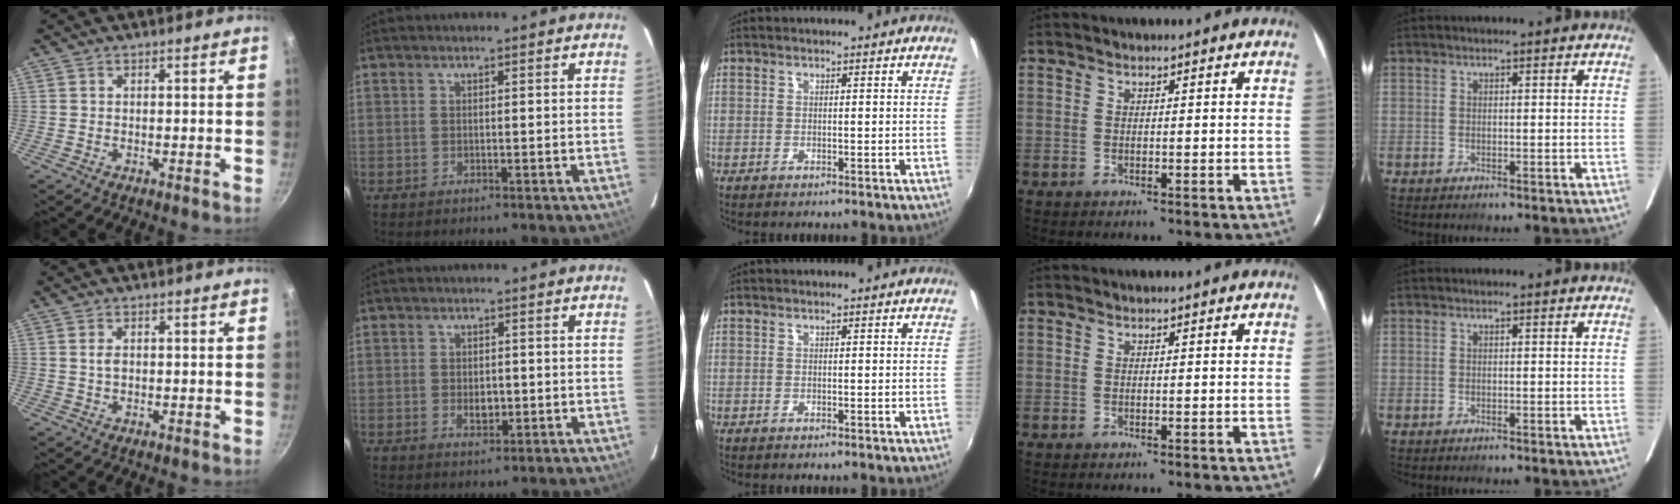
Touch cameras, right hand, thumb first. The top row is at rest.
{"thumb": {"total": 1.8, "force": [0.2, 1.1, 1.4], "torque": [-0.021, 0.002, 0.003]}, "index": {"total": 3.2, "force": [-0.6, 2.2, 2.3], "torque": [-0.039, -0.001, -0.008]}}